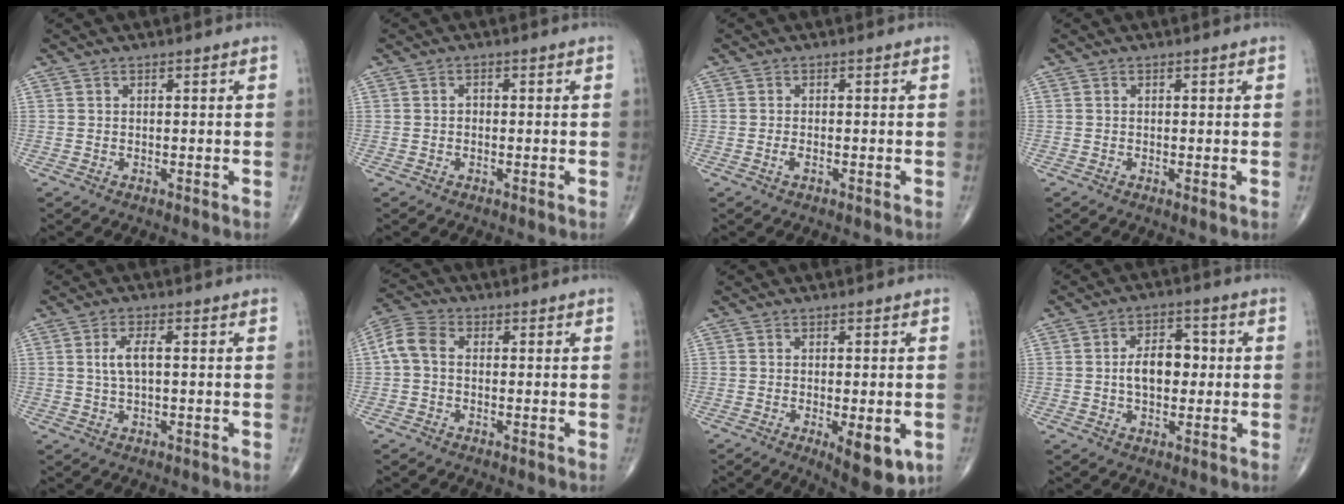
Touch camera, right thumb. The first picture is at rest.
{"total": 1.0, "force": [-0.2, 0.7, 0.6], "torque": [-0.007, 0.004, -0.006]}
{"total": 1.0, "force": [-0.4, 0.3, 0.8], "torque": [-0.017, 0.000, -0.009]}
{"total": 0.6, "force": [0.0, 0.1, 0.6], "torque": [-0.013, -0.004, -0.002]}
{"total": 3.9, "force": [0.5, 1.5, 3.6], "torque": [-0.083, 0.006, 0.009]}
{"total": 5.6, "force": [0.0, 3.8, 4.0], "torque": [-0.084, 0.016, -0.010]}
{"total": 8.4, "force": [-2.6, 3.0, 7.4], "torque": [-0.090, -0.015, -0.031]}
{"total": 8.0, "force": [0.1, 5.0, 6.3], "torque": [-0.086, 0.016, -0.004]}